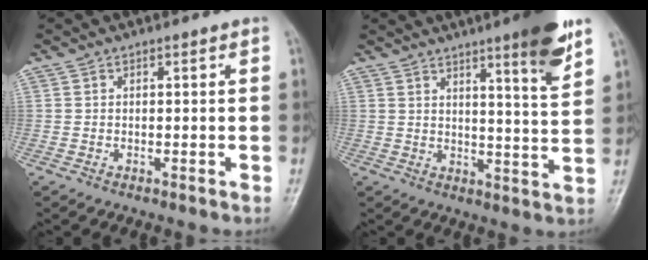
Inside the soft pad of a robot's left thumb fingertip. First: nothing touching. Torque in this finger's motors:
{"motor_torque": [1.77, 0.98, 1.01, -1.14, 0.10]}